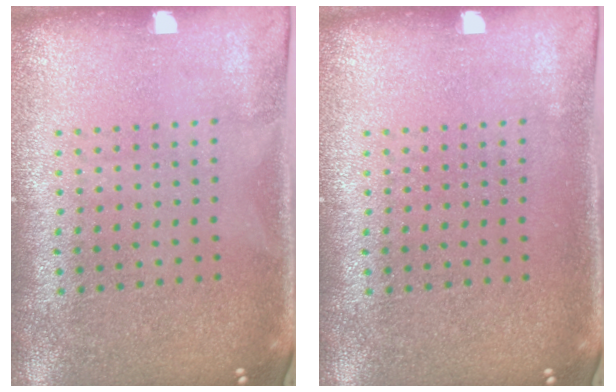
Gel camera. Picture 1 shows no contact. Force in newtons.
{"total": 0.0}